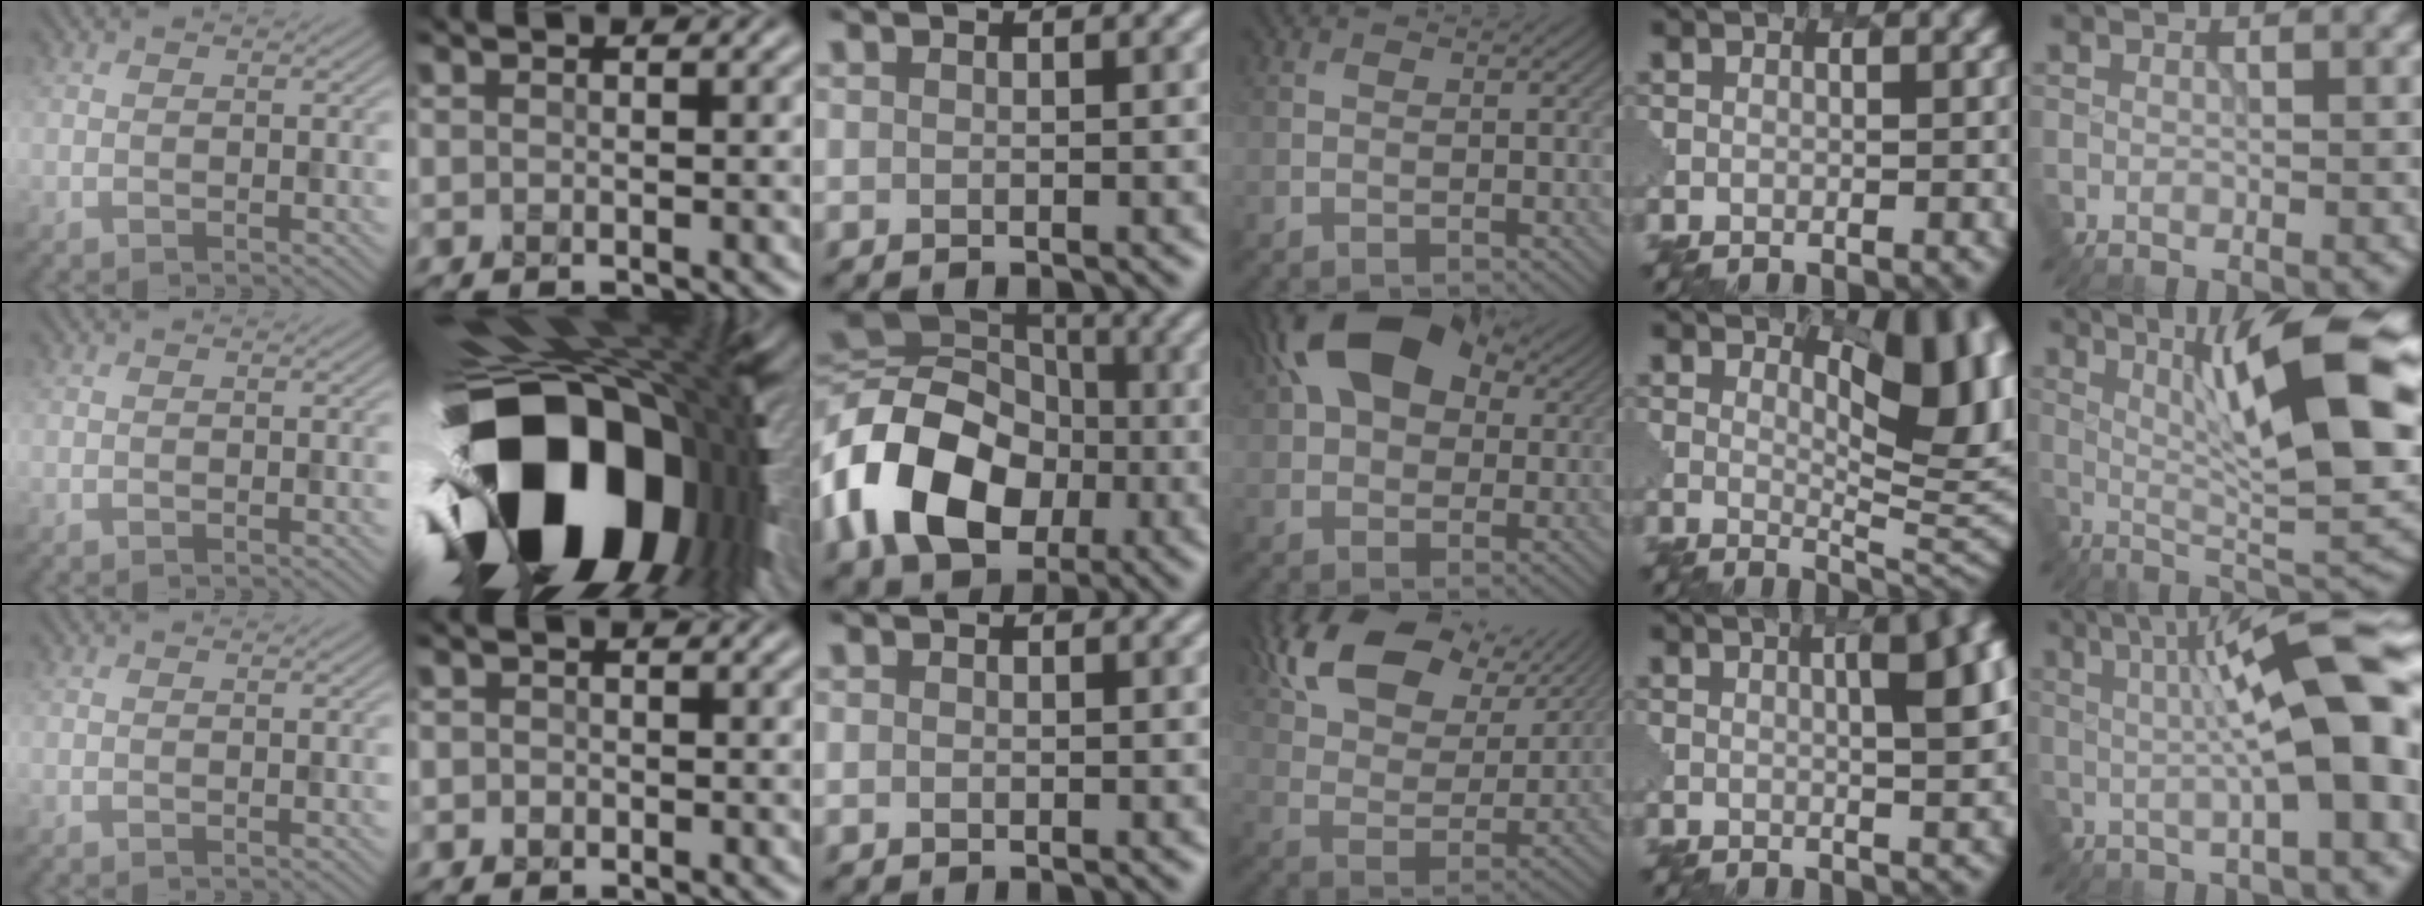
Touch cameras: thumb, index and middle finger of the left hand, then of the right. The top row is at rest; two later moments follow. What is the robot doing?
{"motion": "dispense", "object": "glue stick"}